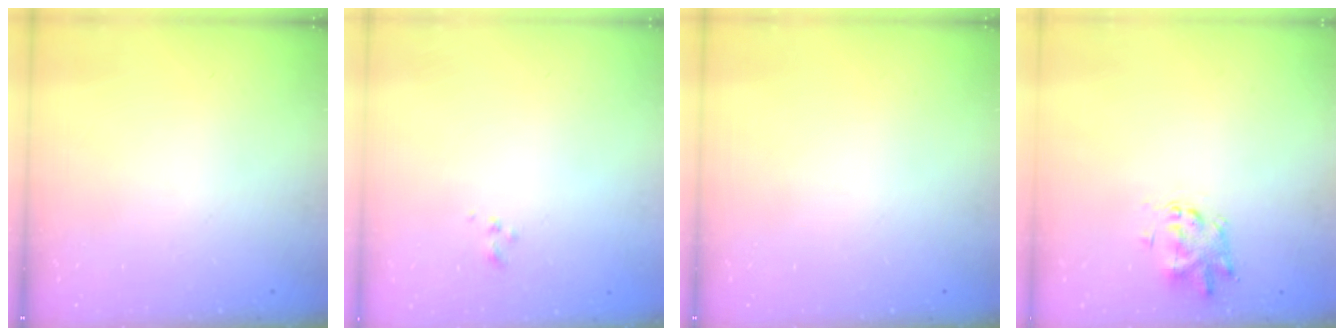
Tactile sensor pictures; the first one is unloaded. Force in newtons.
{"total": 1.4, "press": 1.3, "slide": 0.6}
{"total": 0.0}
{"total": 2.2, "press": 2.2, "slide": 0.1}